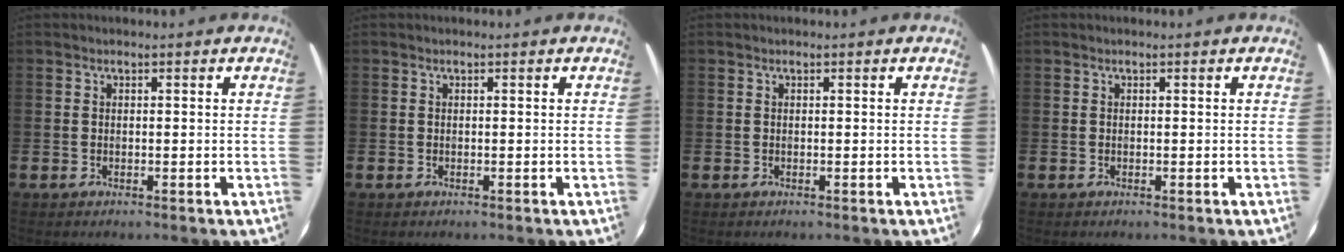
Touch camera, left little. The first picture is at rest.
{"total": 0.0}
{"total": 0.0}
{"total": 0.0}